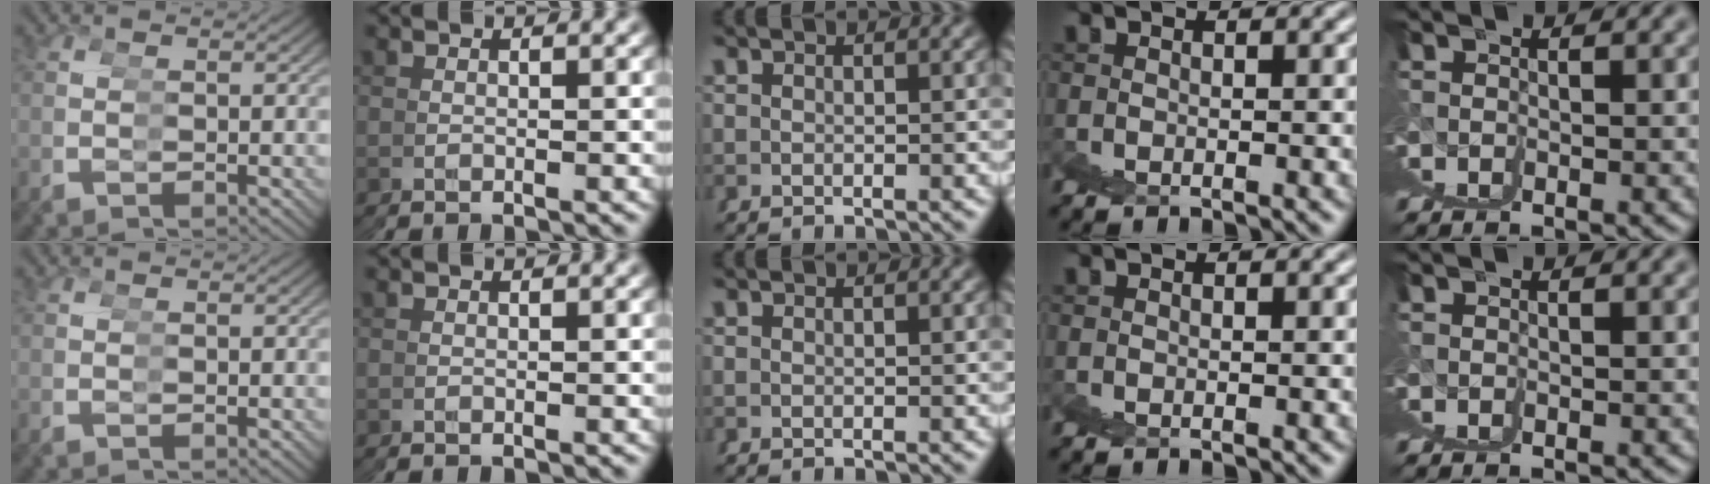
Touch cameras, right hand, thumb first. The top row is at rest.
{}